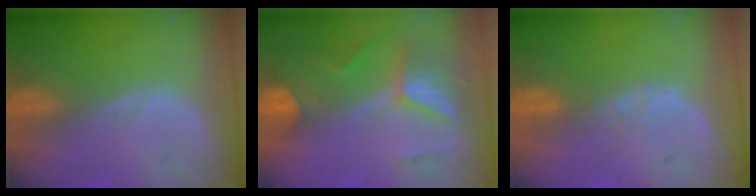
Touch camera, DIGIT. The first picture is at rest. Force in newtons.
{"total": 7.3, "press": 6.5, "slide": 3.3}
{"total": 1.4, "press": 1.4, "slide": 0.2}